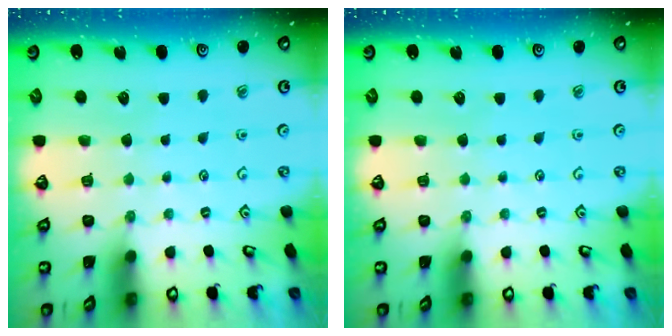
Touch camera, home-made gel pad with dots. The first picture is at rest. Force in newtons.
{"total": 0.0}